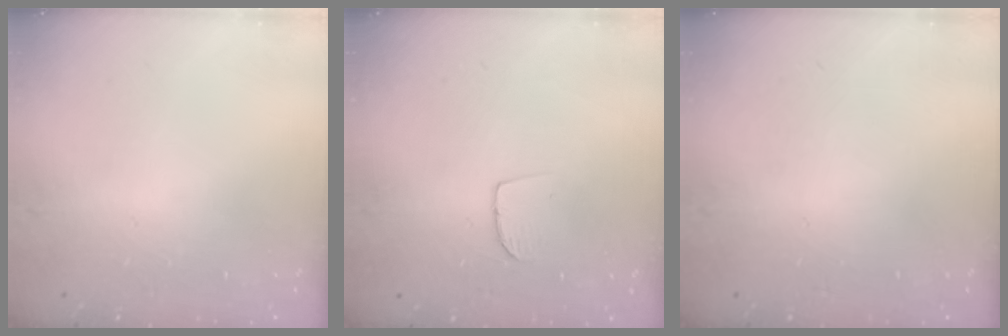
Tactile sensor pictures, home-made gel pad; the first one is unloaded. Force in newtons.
{"total": 5.6, "press": 5.6, "slide": 0.4}
{"total": 0.0}